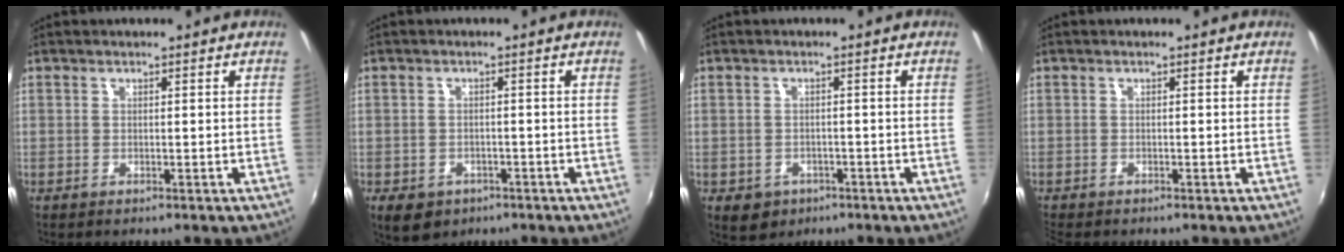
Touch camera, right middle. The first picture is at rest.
{"total": 5.9, "force": [-3.1, 4.2, 2.6], "torque": [-0.061, -0.014, -0.043]}
{"total": 4.9, "force": [-2.3, 4.0, 1.9], "torque": [-0.044, -0.007, -0.027]}
{"total": 1.6, "force": [-1.5, 0.5, 0.5], "torque": [-0.013, -0.011, -0.025]}